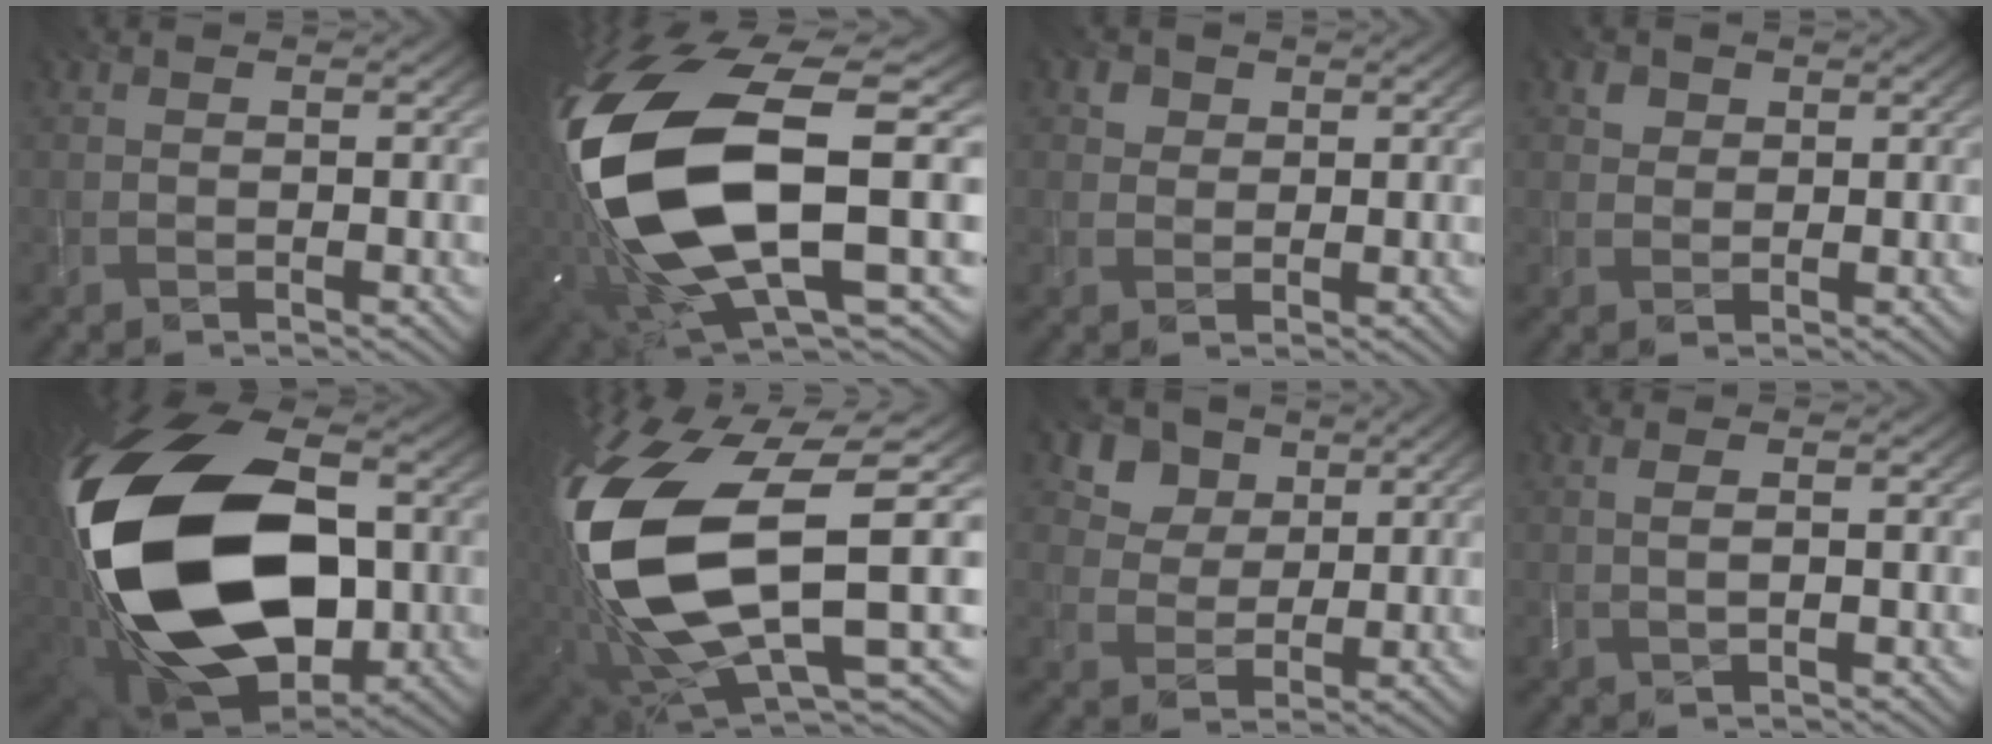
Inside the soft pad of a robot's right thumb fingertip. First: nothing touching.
{"total": 20.1, "force": [-0.5, 8.6, 18.2], "torque": [-0.418, -0.052, 0.017]}
{"total": 2.4, "force": [1.2, 1.9, 0.7], "torque": [-0.021, -0.009, 0.024]}
{"total": 1.9, "force": [1.0, 1.5, 0.5], "torque": [-0.015, -0.005, 0.019]}
{"total": 23.7, "force": [-1.2, 15.2, 18.1], "torque": [-0.399, -0.057, -0.005]}
{"total": 18.3, "force": [-0.3, 8.1, 16.4], "torque": [-0.381, -0.037, 0.006]}
{"total": 6.2, "force": [3.7, 4.4, 2.3], "torque": [-0.063, -0.017, 0.078]}
{"total": 1.5, "force": [0.3, 0.2, 1.5], "torque": [-0.031, 0.006, 0.002]}